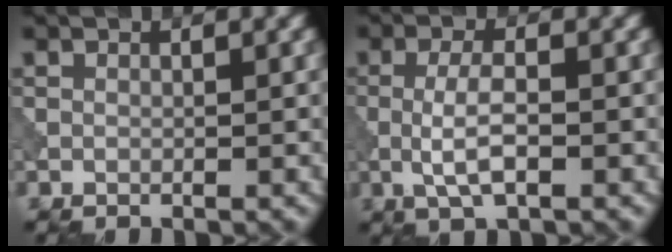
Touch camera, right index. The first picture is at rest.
{"total": 3.6, "force": [-0.7, 1.0, 3.3], "torque": [-0.071, -0.001, -0.018]}